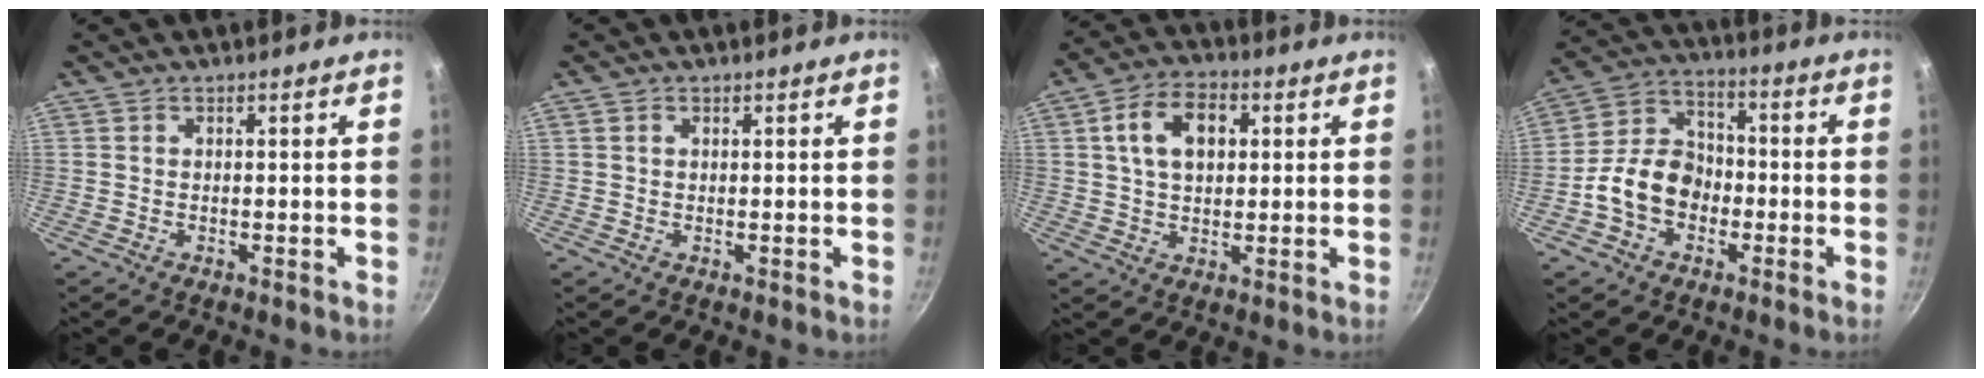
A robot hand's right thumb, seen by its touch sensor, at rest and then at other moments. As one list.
[{"total": 0.9, "force": [0.4, 0.7, 0.5], "torque": [-0.007, 0.002, 0.006]}, {"total": 10.2, "force": [2.4, 6.7, 7.3], "torque": [-0.103, 0.011, 0.035]}, {"total": 11.6, "force": [-3.2, 8.8, 6.8], "torque": [-0.086, 0.041, -0.072]}]